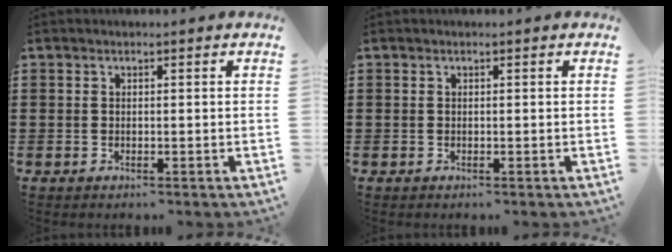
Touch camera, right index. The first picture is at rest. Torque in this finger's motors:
{"motor_torque": [-0.59, 1.55, -0.01, 0.00]}